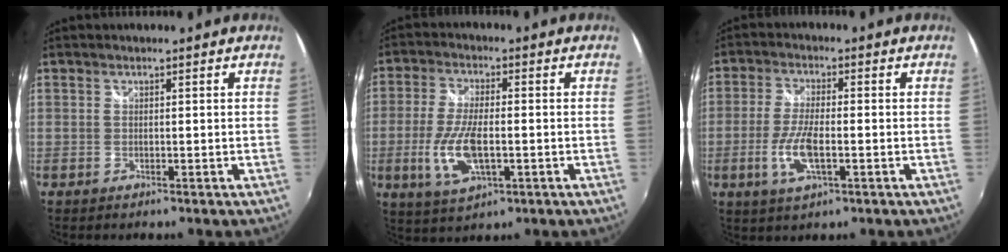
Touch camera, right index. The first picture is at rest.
{"total": 10.1, "force": [-2.4, 3.8, 9.0], "torque": [-0.191, -0.010, -0.043]}
{"total": 7.7, "force": [-2.2, 2.3, 7.0], "torque": [-0.149, -0.007, -0.044]}